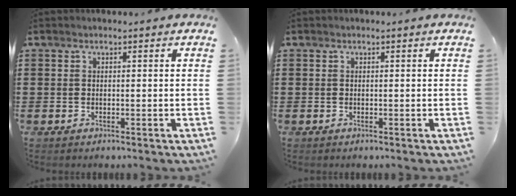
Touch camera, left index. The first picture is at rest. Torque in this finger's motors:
{"motor_torque": [0.00, 0.00, -0.01, 0.00]}